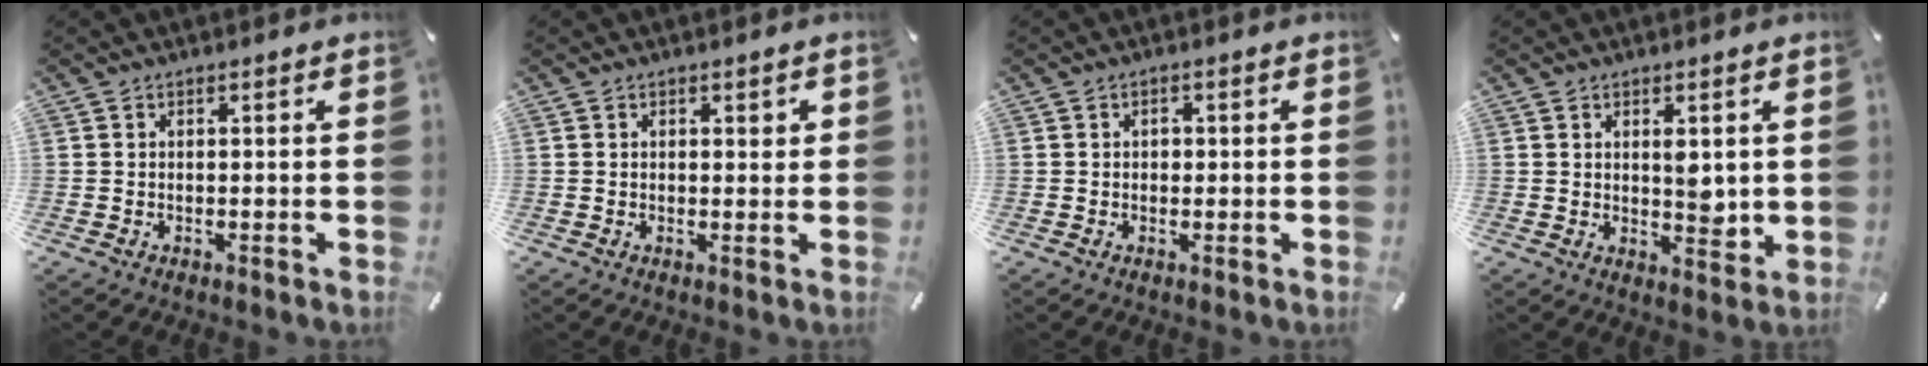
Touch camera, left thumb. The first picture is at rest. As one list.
[{"total": 0.8, "force": [0.3, 0.5, 0.5], "torque": [-0.002, 0.001, 0.003]}, {"total": 1.4, "force": [0.1, 1.1, 0.8], "torque": [-0.001, 0.000, -0.004]}, {"total": 4.8, "force": [1.6, 2.6, 3.7], "torque": [-0.043, -0.011, 0.023]}]